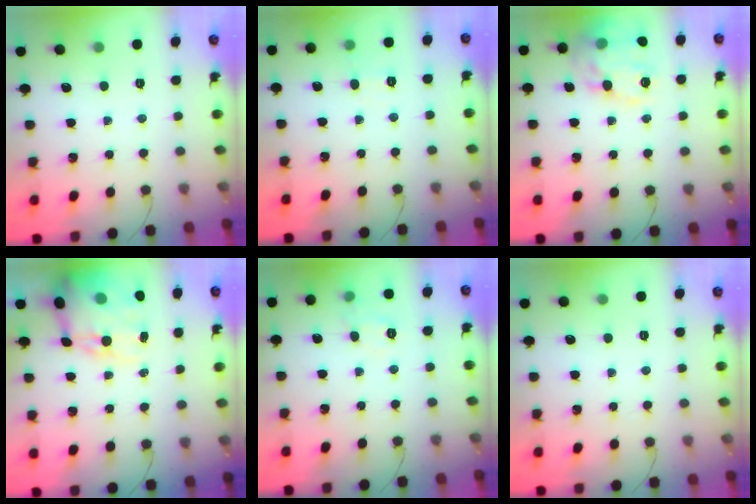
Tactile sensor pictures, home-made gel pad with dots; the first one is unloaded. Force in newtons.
{"total": 5.0, "press": 4.8, "slide": 1.4}
{"total": 17.9, "press": 17.8, "slide": 1.7}
{"total": 14.9, "press": 14.6, "slide": 3.1}
{"total": 7.9, "press": 7.7, "slide": 1.5}
{"total": 0.0}